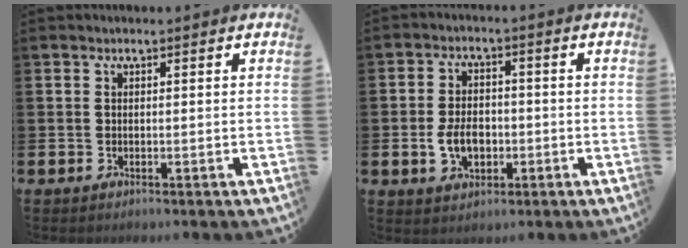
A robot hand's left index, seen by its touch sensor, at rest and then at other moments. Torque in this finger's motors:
{"motor_torque": [0.32, -0.01, 0.23, 0.11]}